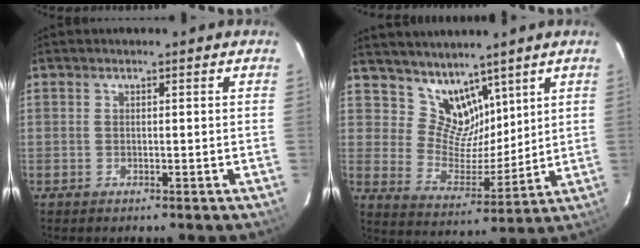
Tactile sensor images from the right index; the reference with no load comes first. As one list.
[{"total": 9.9, "force": [7.5, 5.9, 2.7], "torque": [-0.041, 0.000, 0.148]}]